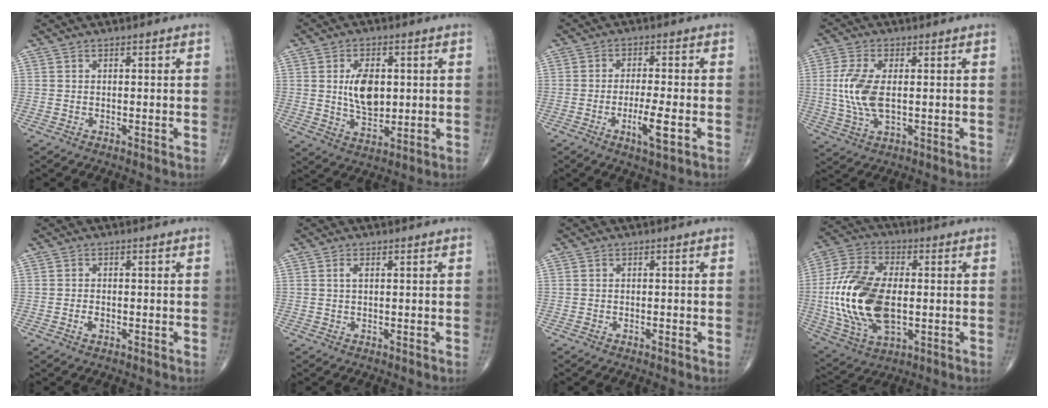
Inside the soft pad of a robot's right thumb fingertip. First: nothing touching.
{"total": 8.6, "force": [1.2, 5.1, 6.9], "torque": [-0.101, -0.012, 0.027]}
{"total": 6.1, "force": [-2.1, 1.1, 5.6], "torque": [-0.103, 0.000, -0.037]}
{"total": 8.8, "force": [0.3, 4.2, 7.8], "torque": [-0.181, -0.005, 0.009]}
{"total": 1.4, "force": [-0.6, 0.7, 0.9], "torque": [-0.017, 0.004, -0.014]}
{"total": 1.0, "force": [0.3, 0.4, 0.9], "torque": [-0.021, 0.000, 0.004]}
{"total": 0.5, "force": [-0.3, 0.2, 0.4], "torque": [-0.009, 0.004, -0.005]}
{"total": 21.2, "force": [-1.1, 11.8, 17.5], "torque": [-0.368, 0.000, -0.013]}